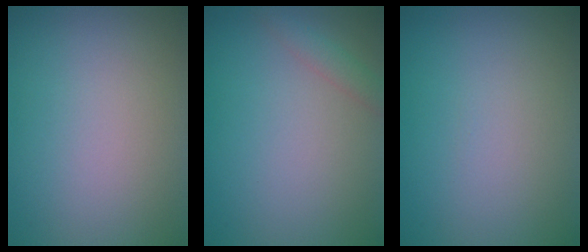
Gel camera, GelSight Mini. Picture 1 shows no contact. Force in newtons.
{"total": 1.4, "press": 1.4, "slide": 0.0}
{"total": 0.0}